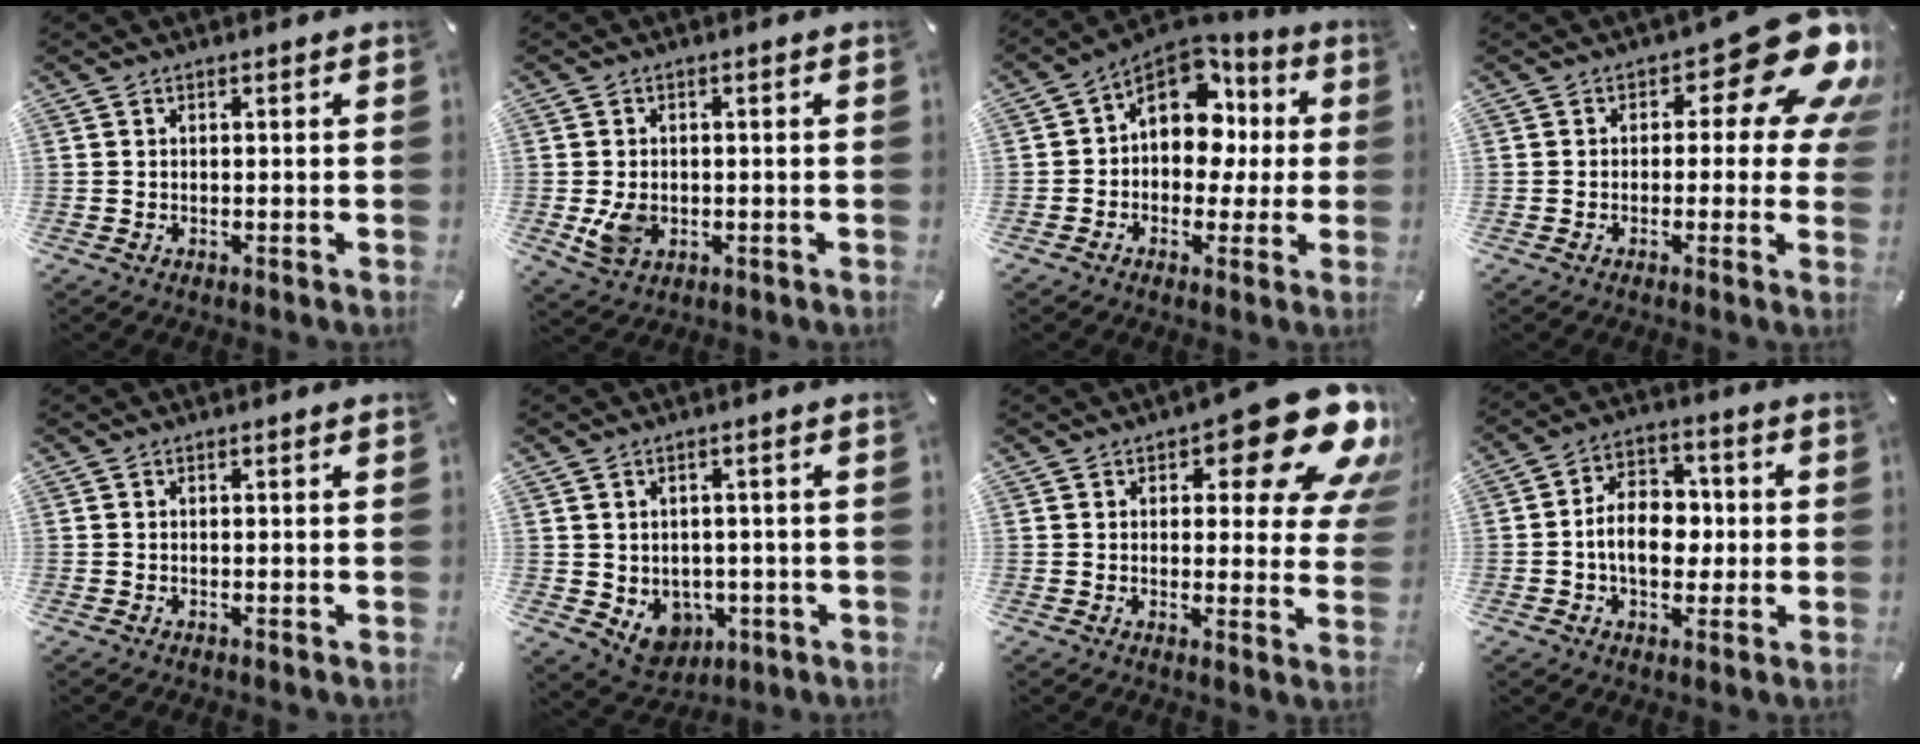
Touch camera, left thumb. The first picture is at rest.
{"total": 5.3, "force": [-0.6, 4.1, 3.3], "torque": [-0.060, -0.006, -0.012]}
{"total": 13.8, "force": [3.6, 10.2, 8.5], "torque": [-0.125, -0.018, 0.071]}
{"total": 16.7, "force": [7.4, 7.7, 12.8], "torque": [-0.153, -0.051, 0.122]}
{"total": 0.0}
{"total": 5.6, "force": [-0.4, 5.2, 1.9], "torque": [-0.031, -0.008, -0.006]}
{"total": 17.9, "force": [10.0, 6.9, 13.1], "torque": [-0.167, -0.068, 0.165]}
{"total": 10.9, "force": [-1.3, 7.9, 7.4], "torque": [-0.130, 0.014, -0.024]}